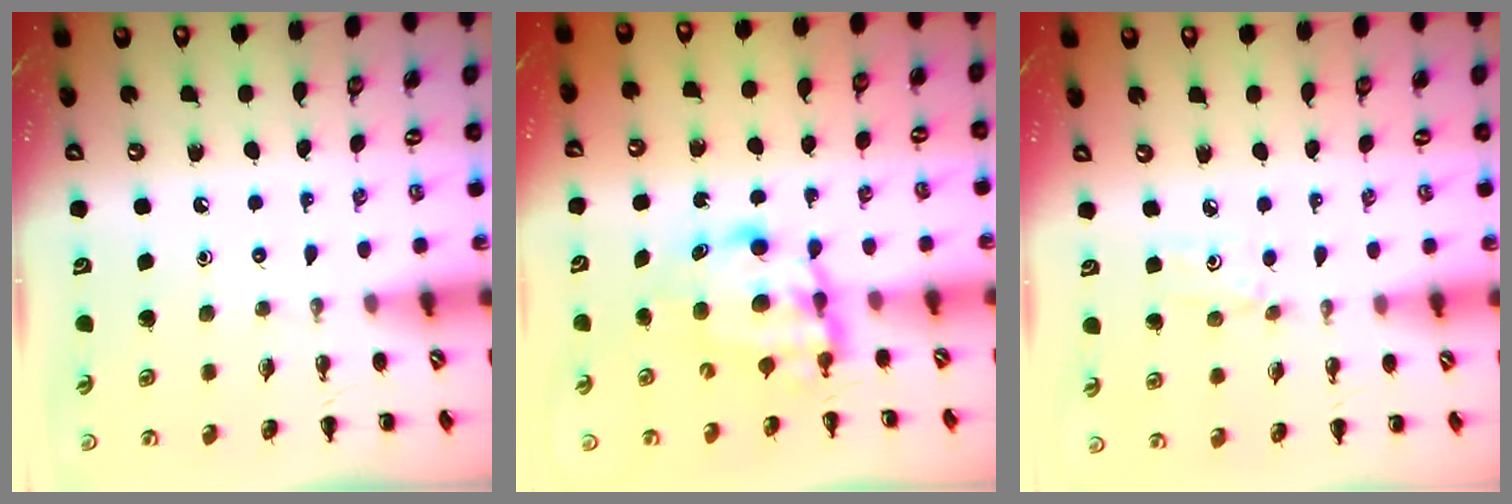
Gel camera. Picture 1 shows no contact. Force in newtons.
{"total": 5.6, "press": 5.6, "slide": 0.5}
{"total": 3.0, "press": 2.8, "slide": 1.1}